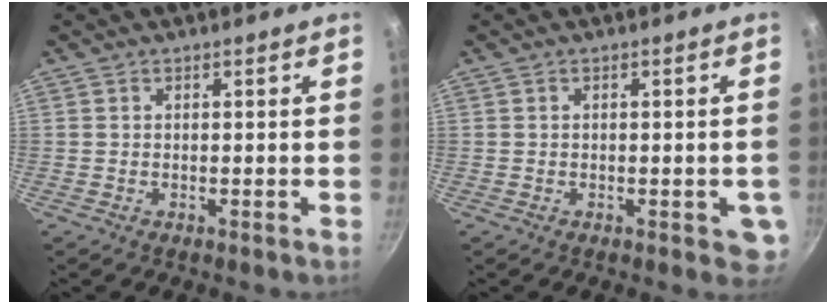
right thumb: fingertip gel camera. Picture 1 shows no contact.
{"total": 4.3, "force": [-1.1, 2.0, 3.6], "torque": [-0.026, 0.001, -0.012]}